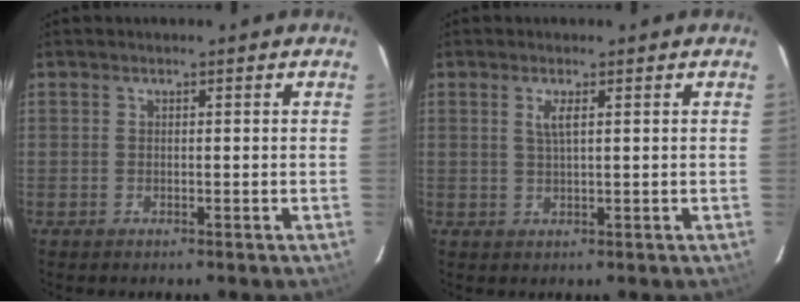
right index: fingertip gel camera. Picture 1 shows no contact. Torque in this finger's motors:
{"motor_torque": [0.02, 0.04, 0.09, 0.04]}